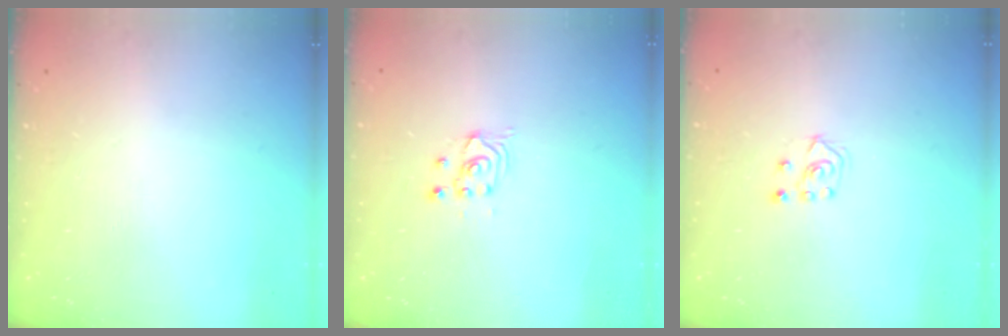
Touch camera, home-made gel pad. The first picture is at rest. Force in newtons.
{"total": 2.7, "press": 2.7, "slide": 0.3}
{"total": 4.6, "press": 4.5, "slide": 0.8}